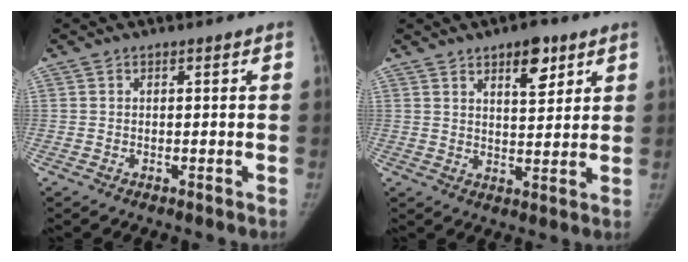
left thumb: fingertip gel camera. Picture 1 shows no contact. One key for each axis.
{"total": 6.9, "fx": 4.0, "fy": 3.0, "fz": 4.7, "tx": -0.047, "ty": -0.023, "tz": 0.058}